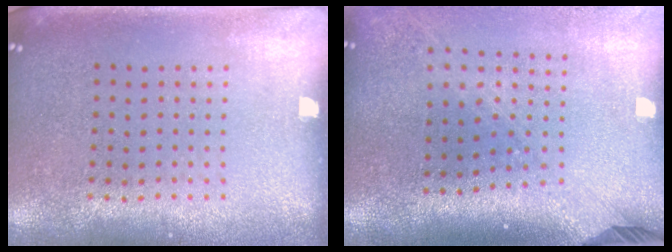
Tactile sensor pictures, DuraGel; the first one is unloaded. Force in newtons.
{"total": 2.3, "press": 1.7, "slide": 1.6}